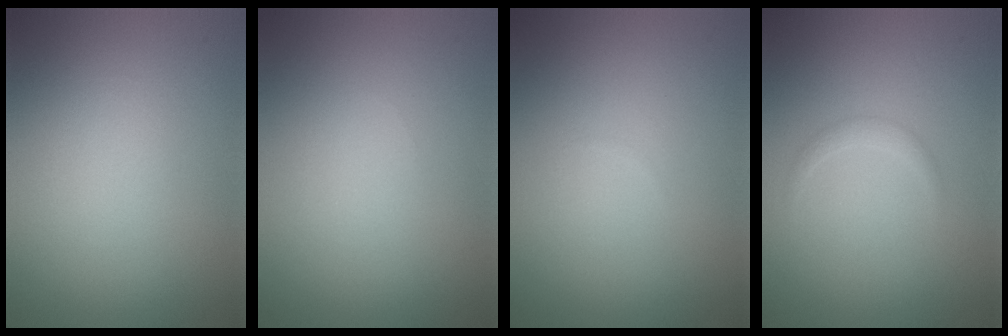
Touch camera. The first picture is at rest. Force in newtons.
{"total": 0.0}
{"total": 0.0}
{"total": 0.8, "press": 0.8, "slide": 0.0}